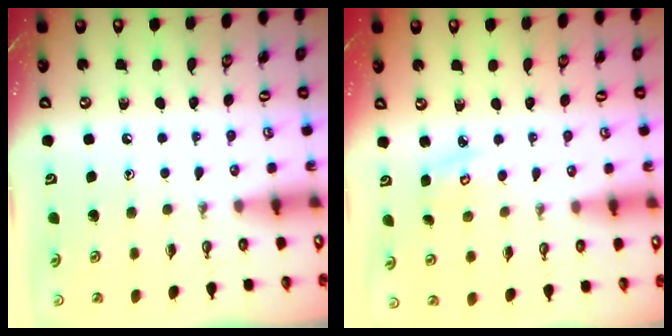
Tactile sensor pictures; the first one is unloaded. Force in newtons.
{"total": 3.9, "press": 3.8, "slide": 0.5}